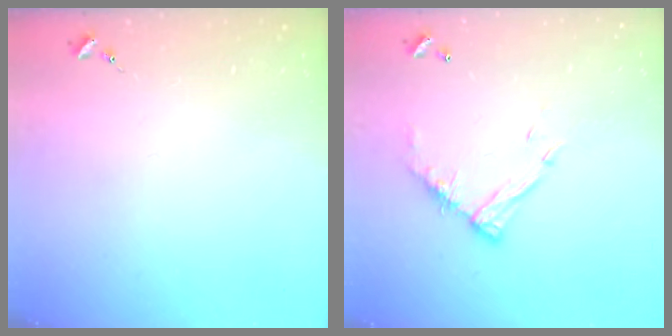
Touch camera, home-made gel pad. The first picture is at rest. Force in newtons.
{"total": 12.1, "press": 12.1, "slide": 1.1}